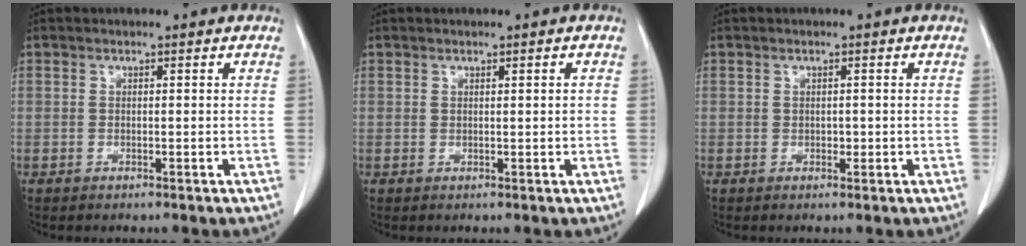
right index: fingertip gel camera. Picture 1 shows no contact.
{"total": 0.8, "force": [0.2, 0.1, 0.7], "torque": [-0.014, 0.001, 0.004]}
{"total": 0.6, "force": [-0.1, 0.5, 0.4], "torque": [-0.003, 0.002, -0.002]}